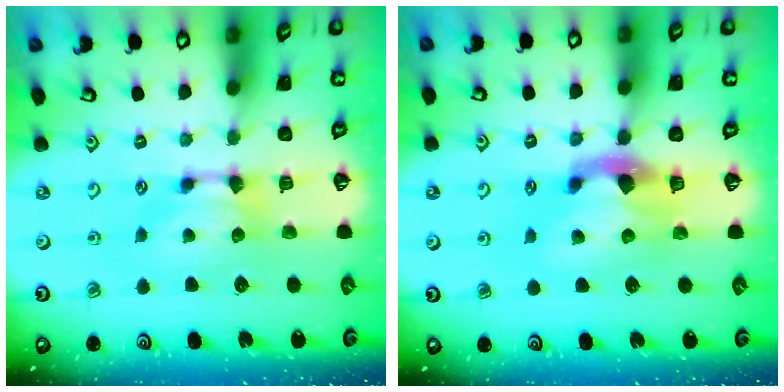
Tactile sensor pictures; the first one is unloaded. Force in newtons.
{"total": 2.9, "press": 2.6, "slide": 1.3}